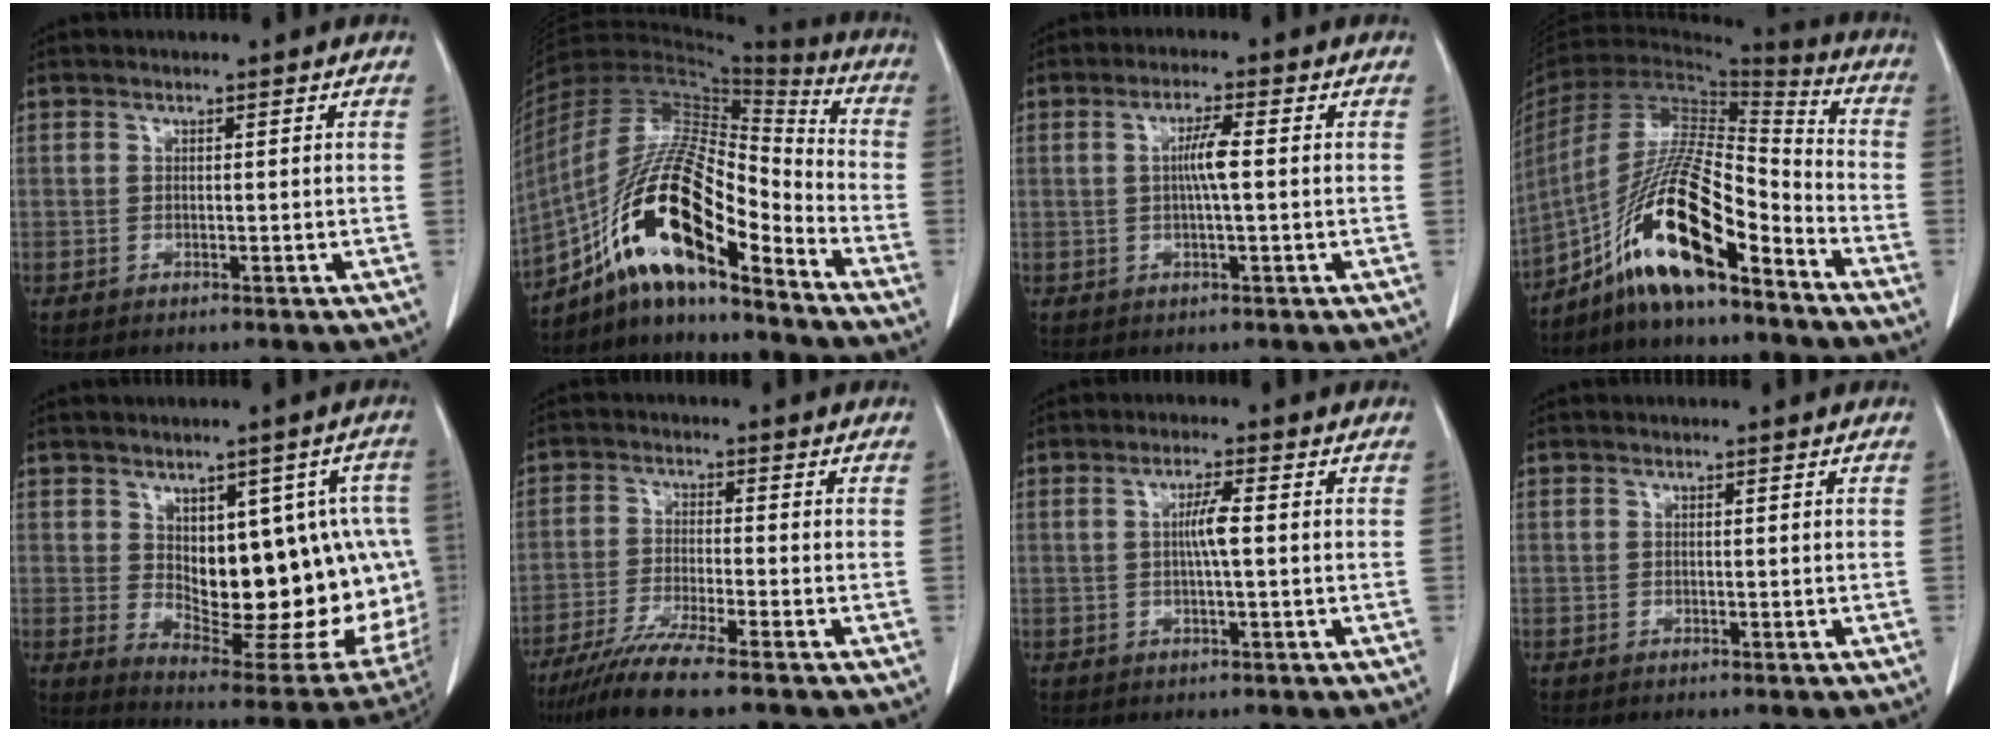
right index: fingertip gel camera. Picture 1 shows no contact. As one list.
[{"total": 18.1, "force": [-10.7, 4.2, 13.9], "torque": [-0.270, 0.022, -0.186]}, {"total": 3.9, "force": [0.2, 0.1, 3.9], "torque": [-0.075, 0.002, 0.003]}, {"total": 16.0, "force": [-10.3, 2.6, 11.9], "torque": [-0.231, 0.011, -0.185]}, {"total": 21.2, "force": [0.6, 9.1, 19.1], "torque": [-0.183, 0.011, 0.038]}, {"total": 8.4, "force": [-6.5, -0.7, 5.2], "torque": [-0.089, -0.027, -0.112]}, {"total": 3.5, "force": [0.2, 0.2, 3.5], "torque": [-0.066, 0.002, 0.003]}, {"total": 0.0}]